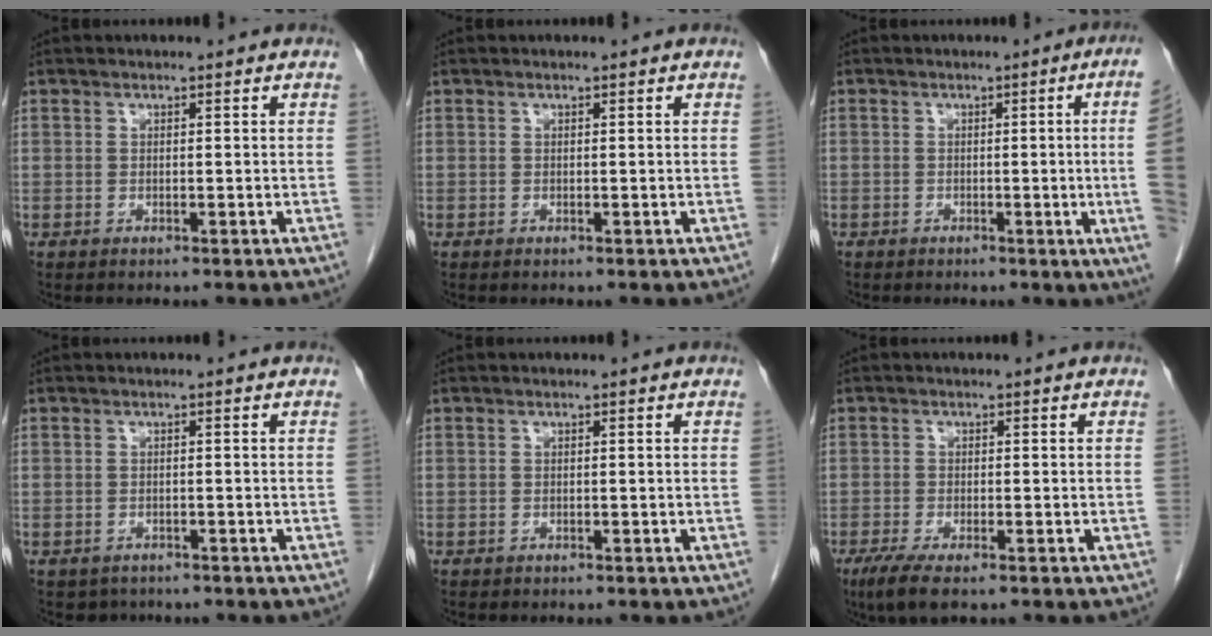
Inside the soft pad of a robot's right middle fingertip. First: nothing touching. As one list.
[{"total": 0.0}, {"total": 8.5, "force": [-0.7, -2.3, 8.2], "torque": [-0.070, -0.011, -0.016]}, {"total": 2.5, "force": [-2.0, 1.5, 0.0], "torque": [-0.008, 0.003, -0.028]}, {"total": 0.0}, {"total": 4.9, "force": [-3.2, 0.9, 3.6], "torque": [-0.068, -0.015, -0.052]}]